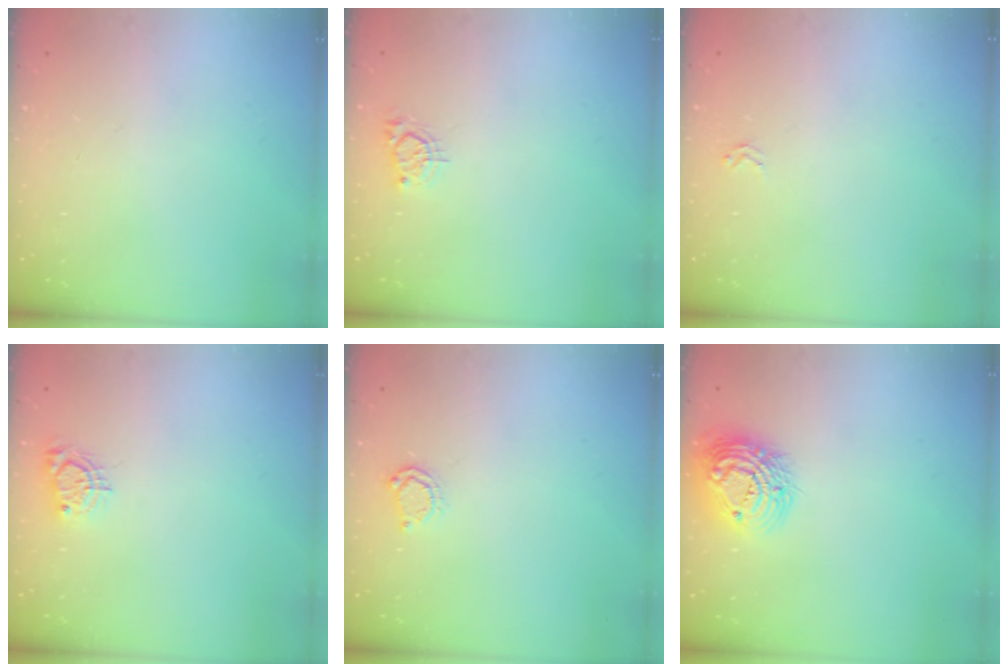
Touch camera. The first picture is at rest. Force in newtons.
{"total": 2.5, "press": 2.5, "slide": 0.4}
{"total": 1.6, "press": 1.6, "slide": 0.2}
{"total": 4.8, "press": 4.8, "slide": 0.4}
{"total": 4.3, "press": 4.3, "slide": 0.6}
{"total": 13.9, "press": 13.9, "slide": 1.0}